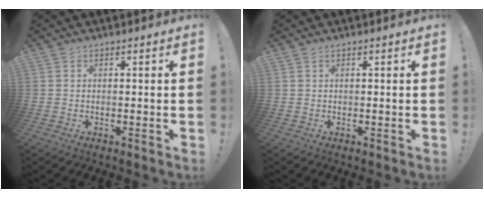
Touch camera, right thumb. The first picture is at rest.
{"total": 0.0}